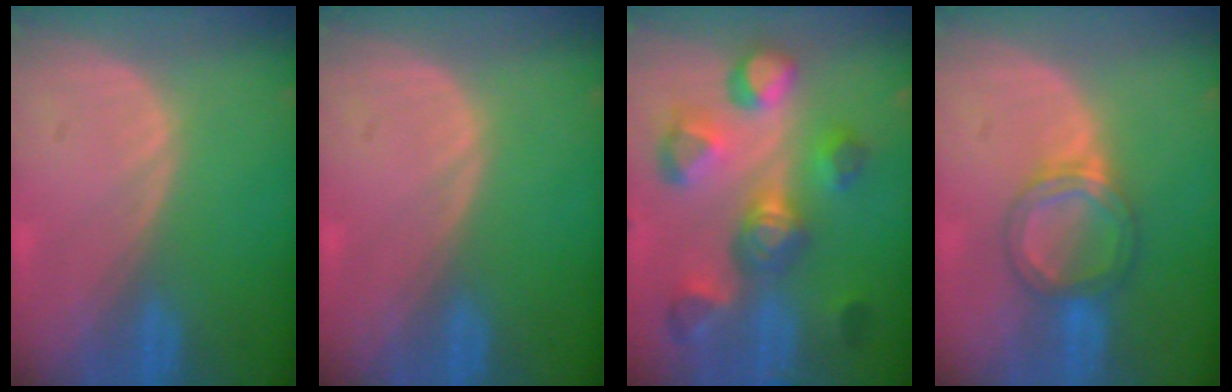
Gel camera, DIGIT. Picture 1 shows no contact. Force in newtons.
{"total": 0.0}
{"total": 10.7, "press": 10.0, "slide": 3.7}
{"total": 5.4, "press": 5.1, "slide": 1.9}